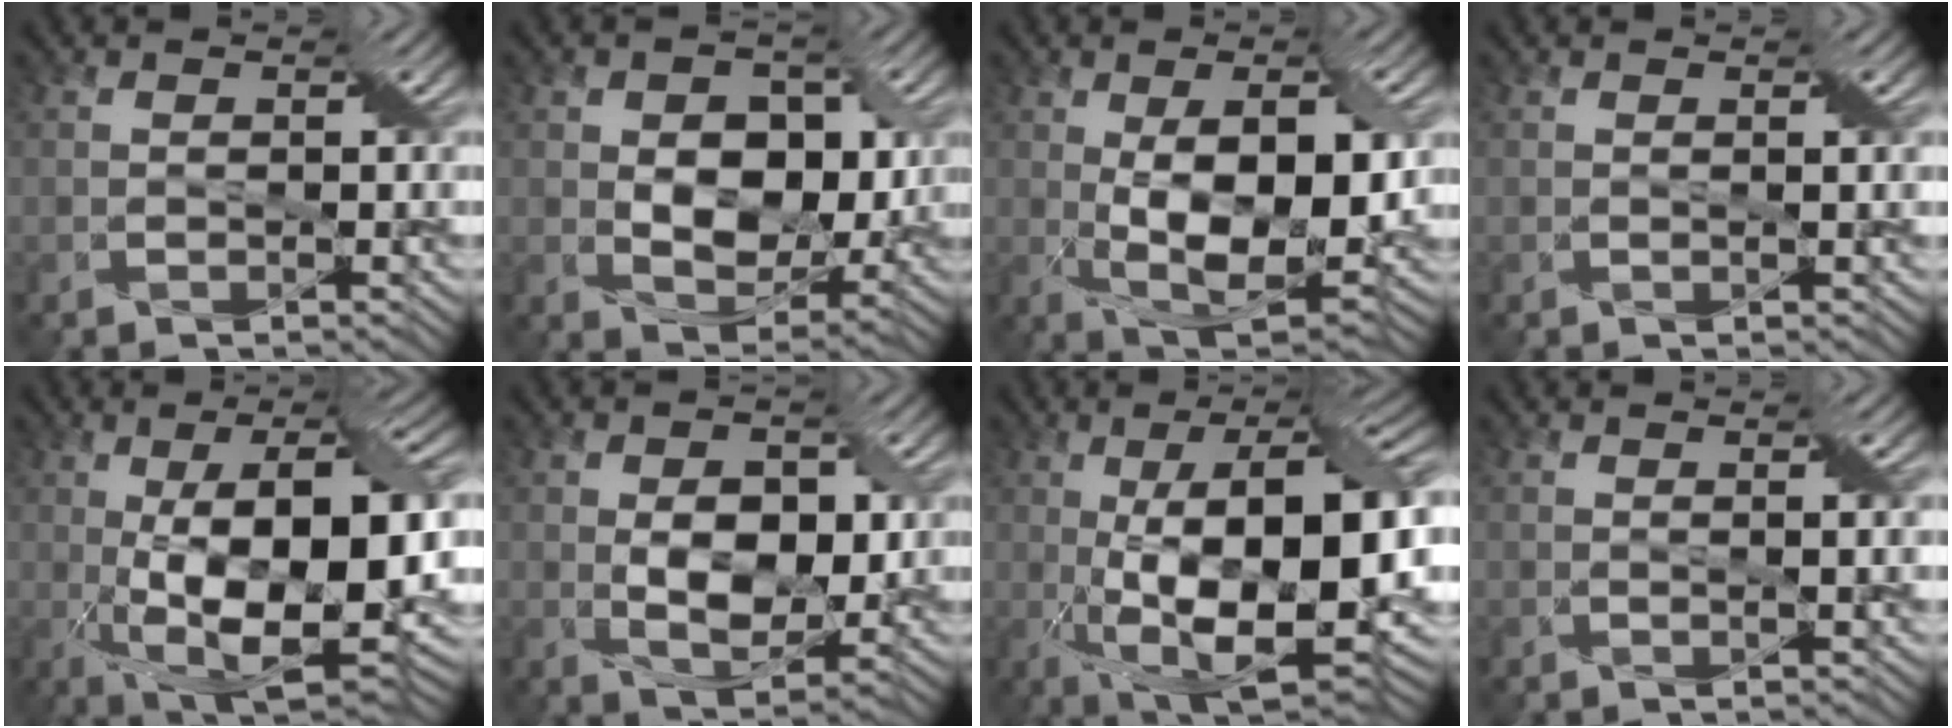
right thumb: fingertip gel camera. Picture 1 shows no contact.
{"total": 7.9, "force": [0.3, 5.3, 5.9], "torque": [-0.101, -0.003, 0.002]}
{"total": 12.2, "force": [-0.2, 5.6, 10.8], "torque": [-0.181, -0.009, 0.005]}
{"total": 0.8, "force": [0.3, -0.2, 0.8], "torque": [-0.012, 0.000, 0.002]}
{"total": 15.6, "force": [-1.3, 6.1, 14.3], "torque": [-0.224, 0.002, -0.022]}
{"total": 7.5, "force": [0.1, 4.5, 6.0], "torque": [-0.106, -0.008, 0.004]}
{"total": 17.4, "force": [-1.6, 6.5, 16.1], "torque": [-0.254, 0.007, -0.030]}
{"total": 1.5, "force": [0.4, -0.1, 1.4], "torque": [-0.022, 0.002, 0.003]}